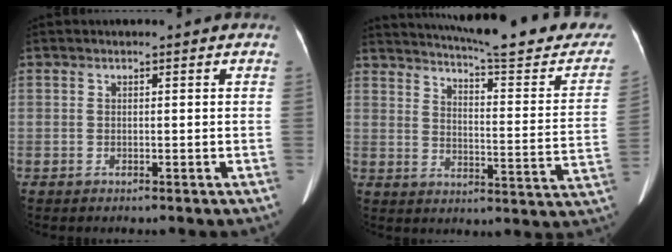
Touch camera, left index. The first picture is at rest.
{"total": 24.4, "force": [21.9, 2.5, 10.5], "torque": [-0.151, -0.070, 0.264]}